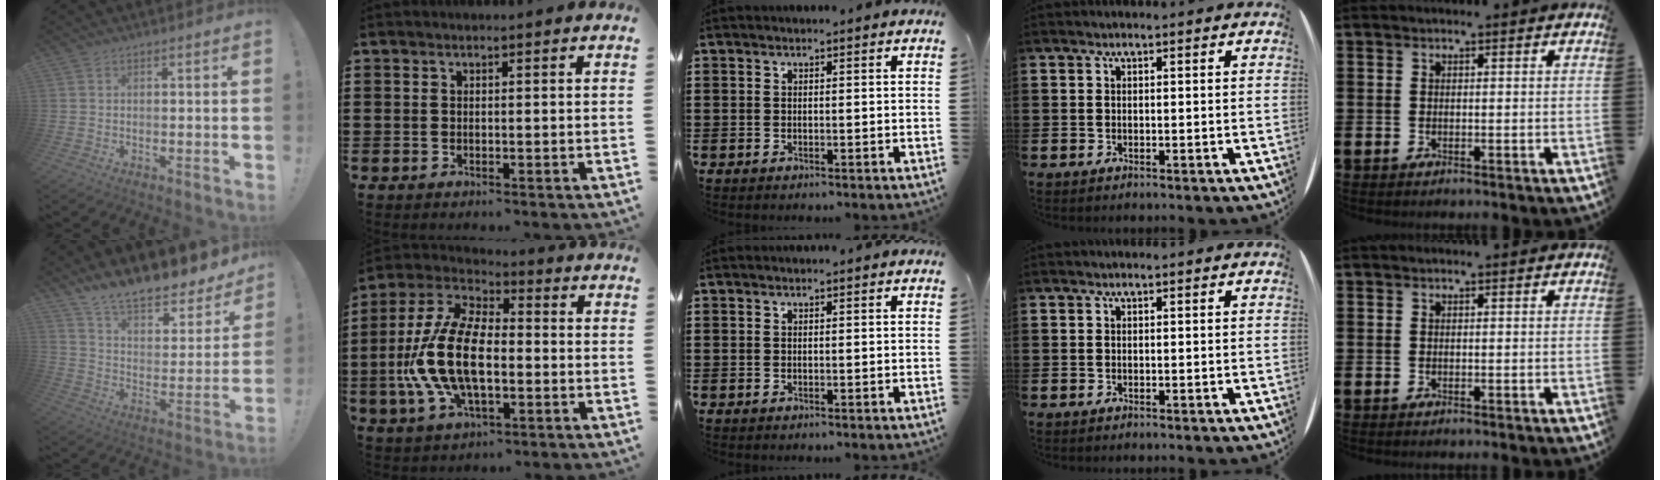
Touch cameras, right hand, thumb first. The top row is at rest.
{"thumb": {"total": 12.9, "force": [11.6, 3.1, 4.6], "torque": [-0.084, -0.105, 0.203]}, "index": {"total": 14.3, "force": [-2.3, 6.8, 12.3], "torque": [-0.292, -0.010, -0.047]}}